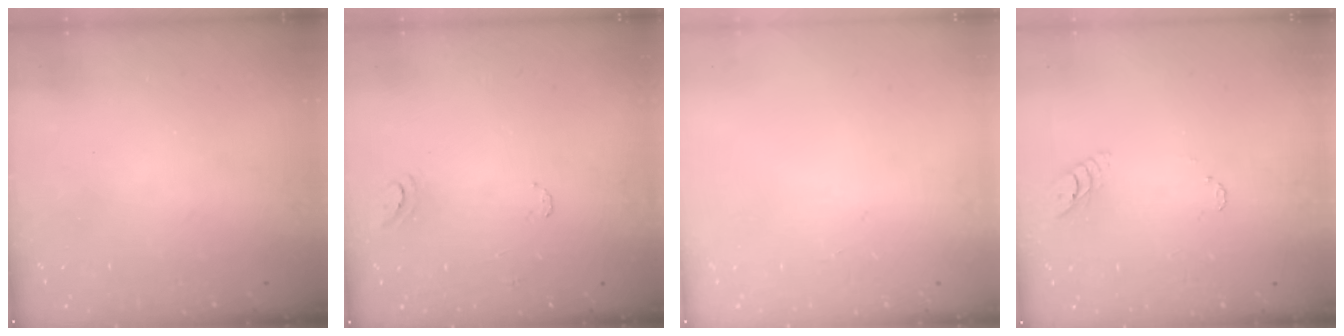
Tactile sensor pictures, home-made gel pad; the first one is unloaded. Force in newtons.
{"total": 5.9, "press": 5.9, "slide": 0.5}
{"total": 0.0}
{"total": 3.9, "press": 3.9, "slide": 0.2}